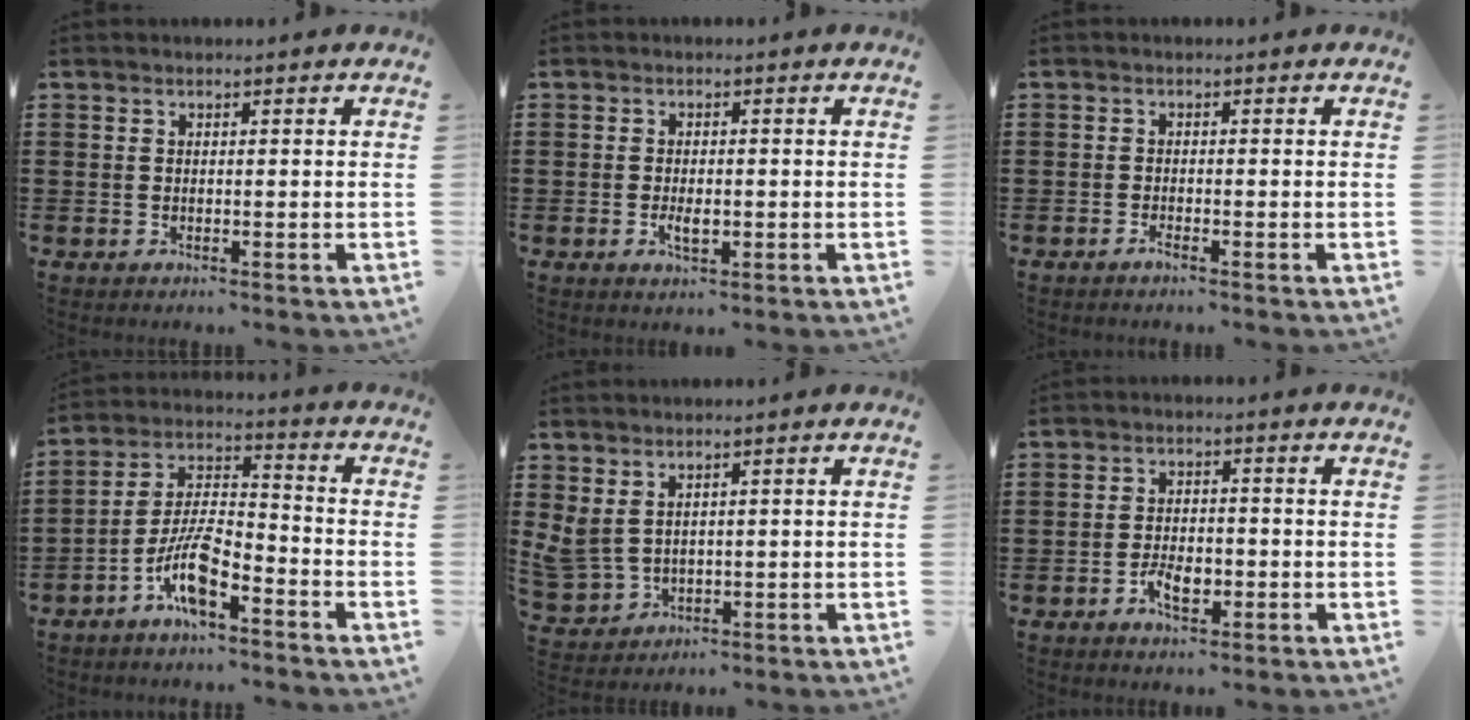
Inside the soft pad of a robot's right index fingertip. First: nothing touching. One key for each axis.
{"total": 2.5, "fx": -0.6, "fy": 1.0, "fz": 2.2, "tx": -0.040, "ty": 0.000, "tz": -0.010}
{"total": 1.1, "fx": -0.9, "fy": 0.1, "fz": 0.7, "tx": -0.015, "ty": -0.006, "tz": -0.015}
{"total": 8.8, "fx": -5.4, "fy": 2.6, "fz": 6.5, "tx": -0.147, "ty": 0.001, "tz": -0.104}
{"total": 3.0, "fx": 1.6, "fy": 2.2, "fz": 1.3, "tx": -0.044, "ty": 0.006, "tz": 0.029}
{"total": 4.1, "fx": -1.7, "fy": 2.0, "fz": 3.1, "tx": -0.060, "ty": 0.002, "tz": -0.029}